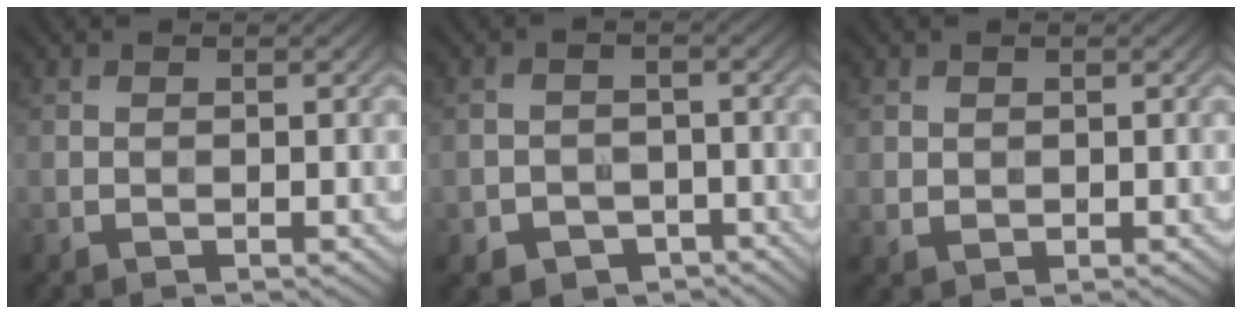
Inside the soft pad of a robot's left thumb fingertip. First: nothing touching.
{"total": 4.4, "force": [-2.5, 3.2, 1.6], "torque": [-0.026, -0.004, -0.037]}
{"total": 1.3, "force": [0.6, 1.1, 0.4], "torque": [-0.010, -0.004, 0.016]}